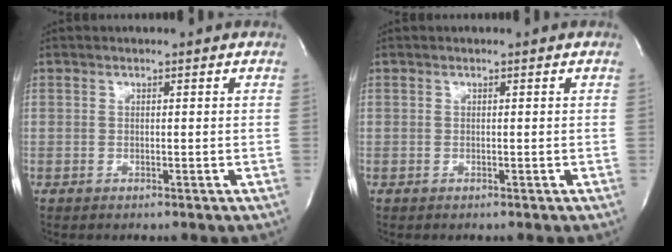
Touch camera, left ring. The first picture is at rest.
{"total": 0.0}